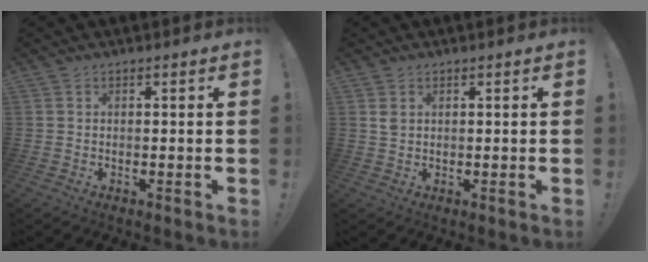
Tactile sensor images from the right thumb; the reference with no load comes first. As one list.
[{"total": 1.8, "force": [0.9, 1.1, 1.2], "torque": [-0.018, 0.000, 0.015]}]